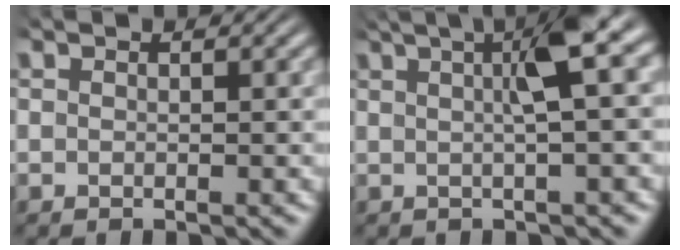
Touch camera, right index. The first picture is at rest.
{"total": 6.9, "force": [2.9, 1.4, 6.1], "torque": [-0.076, 0.033, 0.030]}